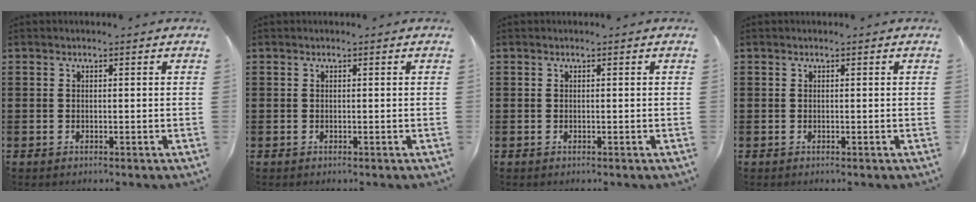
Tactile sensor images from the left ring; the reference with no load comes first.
{"total": 0.0}
{"total": 0.0}
{"total": 0.0}